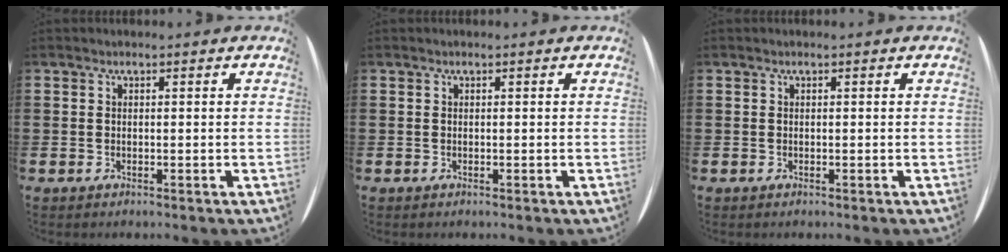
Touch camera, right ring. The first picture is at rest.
{"total": 0.0}
{"total": 0.0}